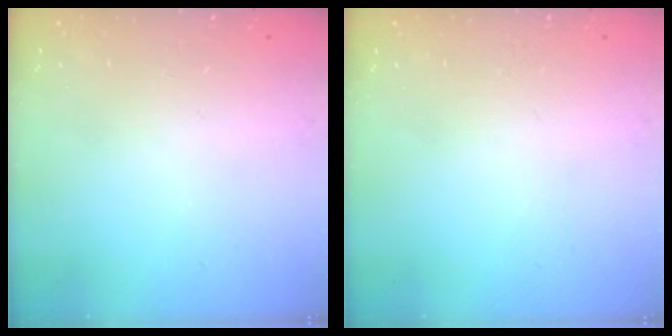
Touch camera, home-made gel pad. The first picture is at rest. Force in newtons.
{"total": 0.0}